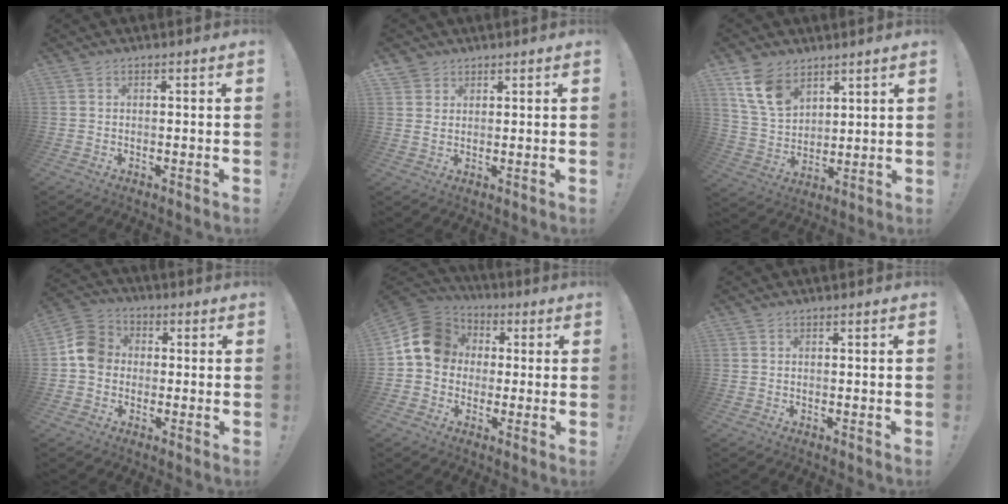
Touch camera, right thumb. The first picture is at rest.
{"total": 3.1, "force": [2.1, 2.2, 0.4], "torque": [0.001, -0.011, 0.038]}
{"total": 11.9, "force": [7.4, 7.6, 5.5], "torque": [-0.104, -0.033, 0.149]}
{"total": 9.3, "force": [-0.4, 8.1, 4.7], "torque": [-0.068, 0.023, -0.005]}
{"total": 13.9, "force": [2.2, 11.9, 6.8], "torque": [-0.109, 0.010, 0.049]}
{"total": 0.0}